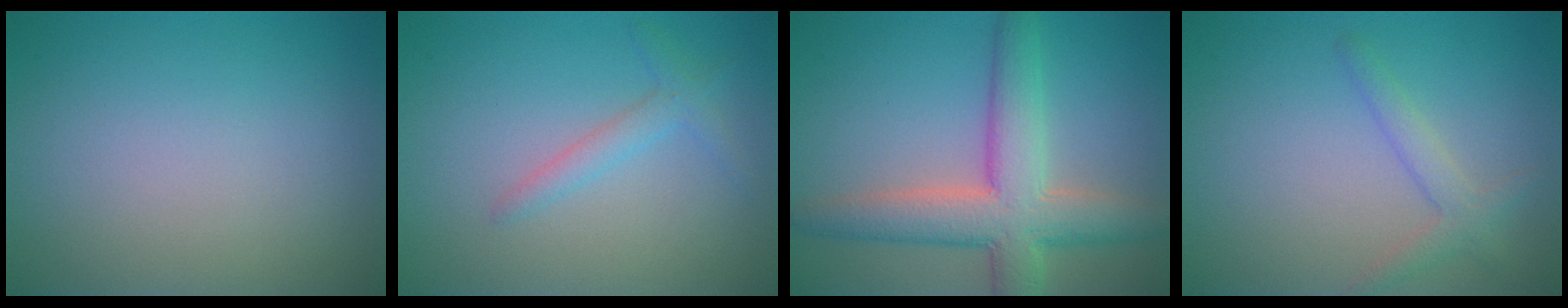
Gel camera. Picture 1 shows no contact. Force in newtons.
{"total": 1.7, "press": 1.7, "slide": 0.1}
{"total": 7.1, "press": 7.1, "slide": 0.3}
{"total": 2.0, "press": 2.0, "slide": 0.1}